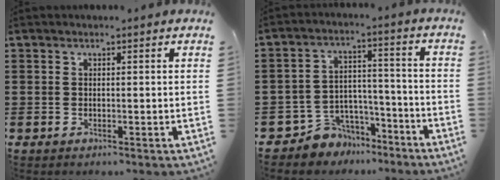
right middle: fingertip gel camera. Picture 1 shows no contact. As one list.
[{"total": 6.2, "force": [-5.5, 2.7, 0.0], "torque": [-0.021, 0.005, -0.112]}]